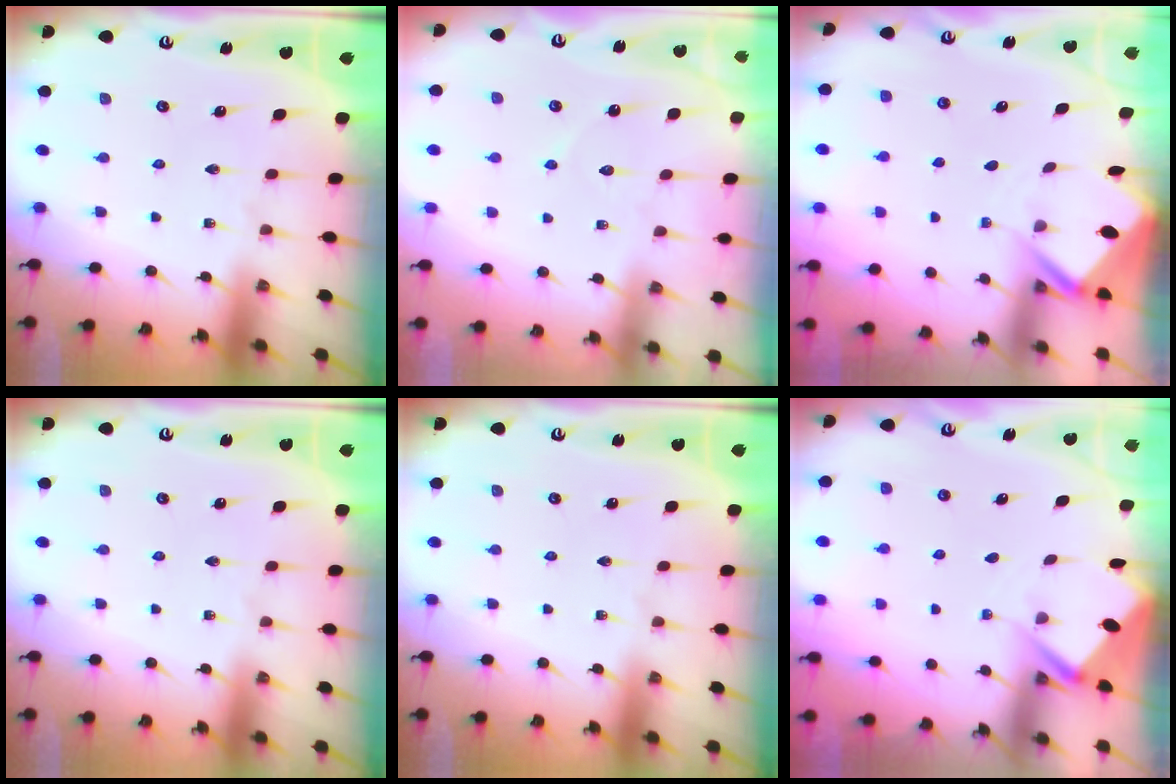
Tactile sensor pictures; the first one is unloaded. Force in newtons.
{"total": 4.3, "press": 4.3, "slide": 0.6}
{"total": 3.0, "press": 3.0, "slide": 0.3}
{"total": 0.0}
{"total": 0.0}
{"total": 2.7, "press": 2.7, "slide": 0.3}